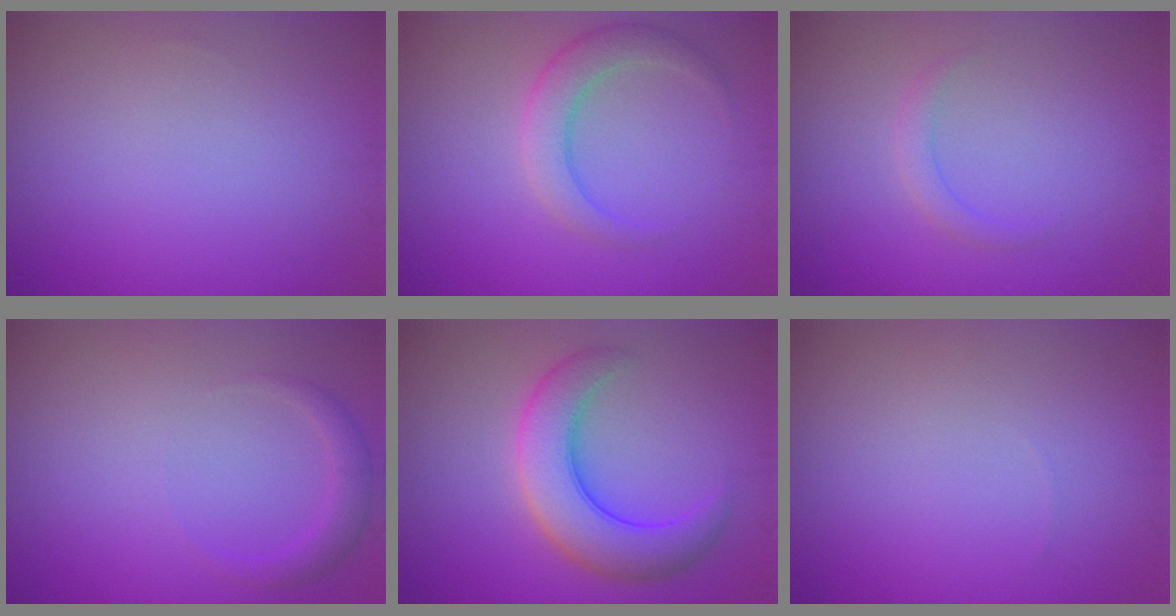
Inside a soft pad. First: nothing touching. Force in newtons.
{"total": 3.1, "press": 3.1, "slide": 0.3}
{"total": 1.2, "press": 1.2, "slide": 0.1}
{"total": 1.7, "press": 1.7, "slide": 0.1}
{"total": 6.4, "press": 6.4, "slide": 0.2}
{"total": 0.0}